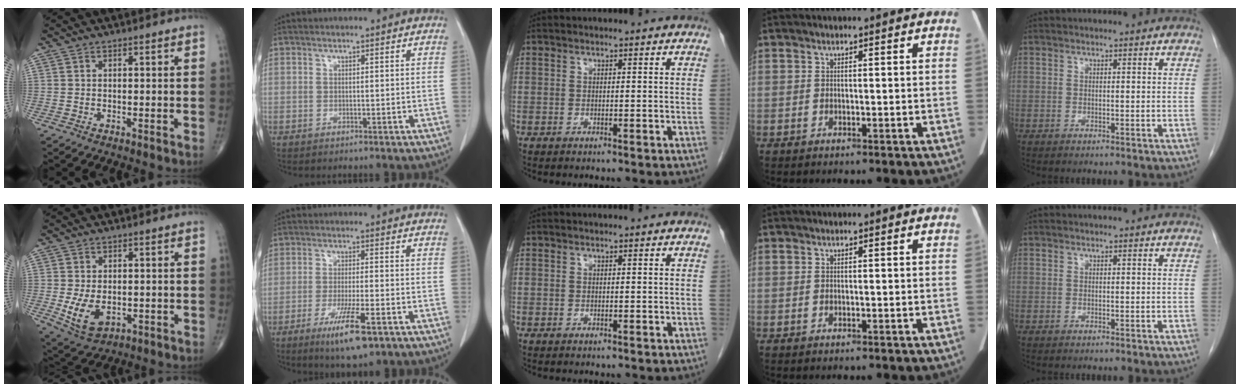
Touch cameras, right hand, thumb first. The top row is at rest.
{"thumb": {"total": 7.6, "force": [-1.4, 4.8, 5.8], "torque": [-0.101, -0.009, -0.012]}, "index": {"total": 8.4, "force": [-4.7, 0.9, 6.9], "torque": [-0.125, -0.020, -0.076]}}